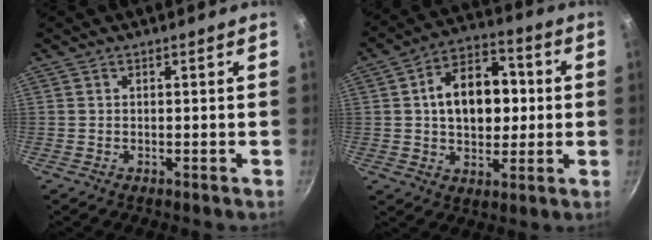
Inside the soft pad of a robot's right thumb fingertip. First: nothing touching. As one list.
[{"total": 15.2, "force": [1.4, 10.3, 11.1], "torque": [-0.131, 0.023, 0.013]}]